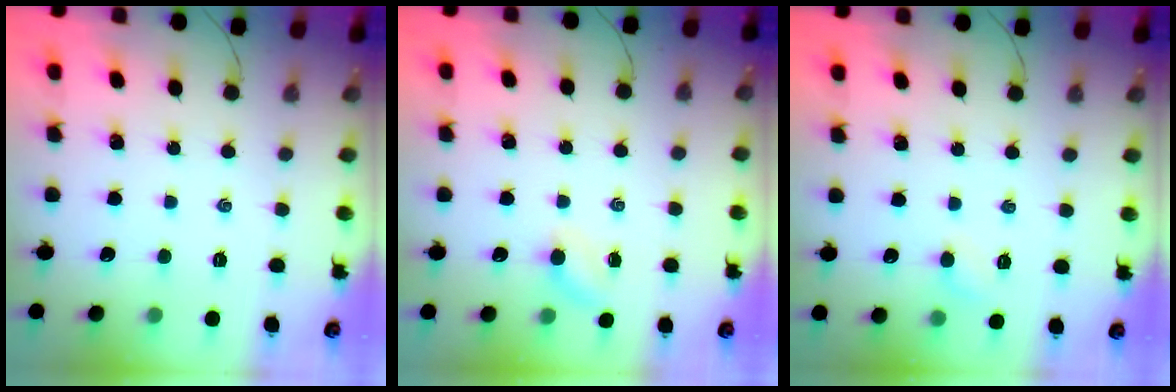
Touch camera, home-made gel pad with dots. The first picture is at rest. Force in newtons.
{"total": 4.1, "press": 3.9, "slide": 1.3}
{"total": 4.8, "press": 4.6, "slide": 1.3}